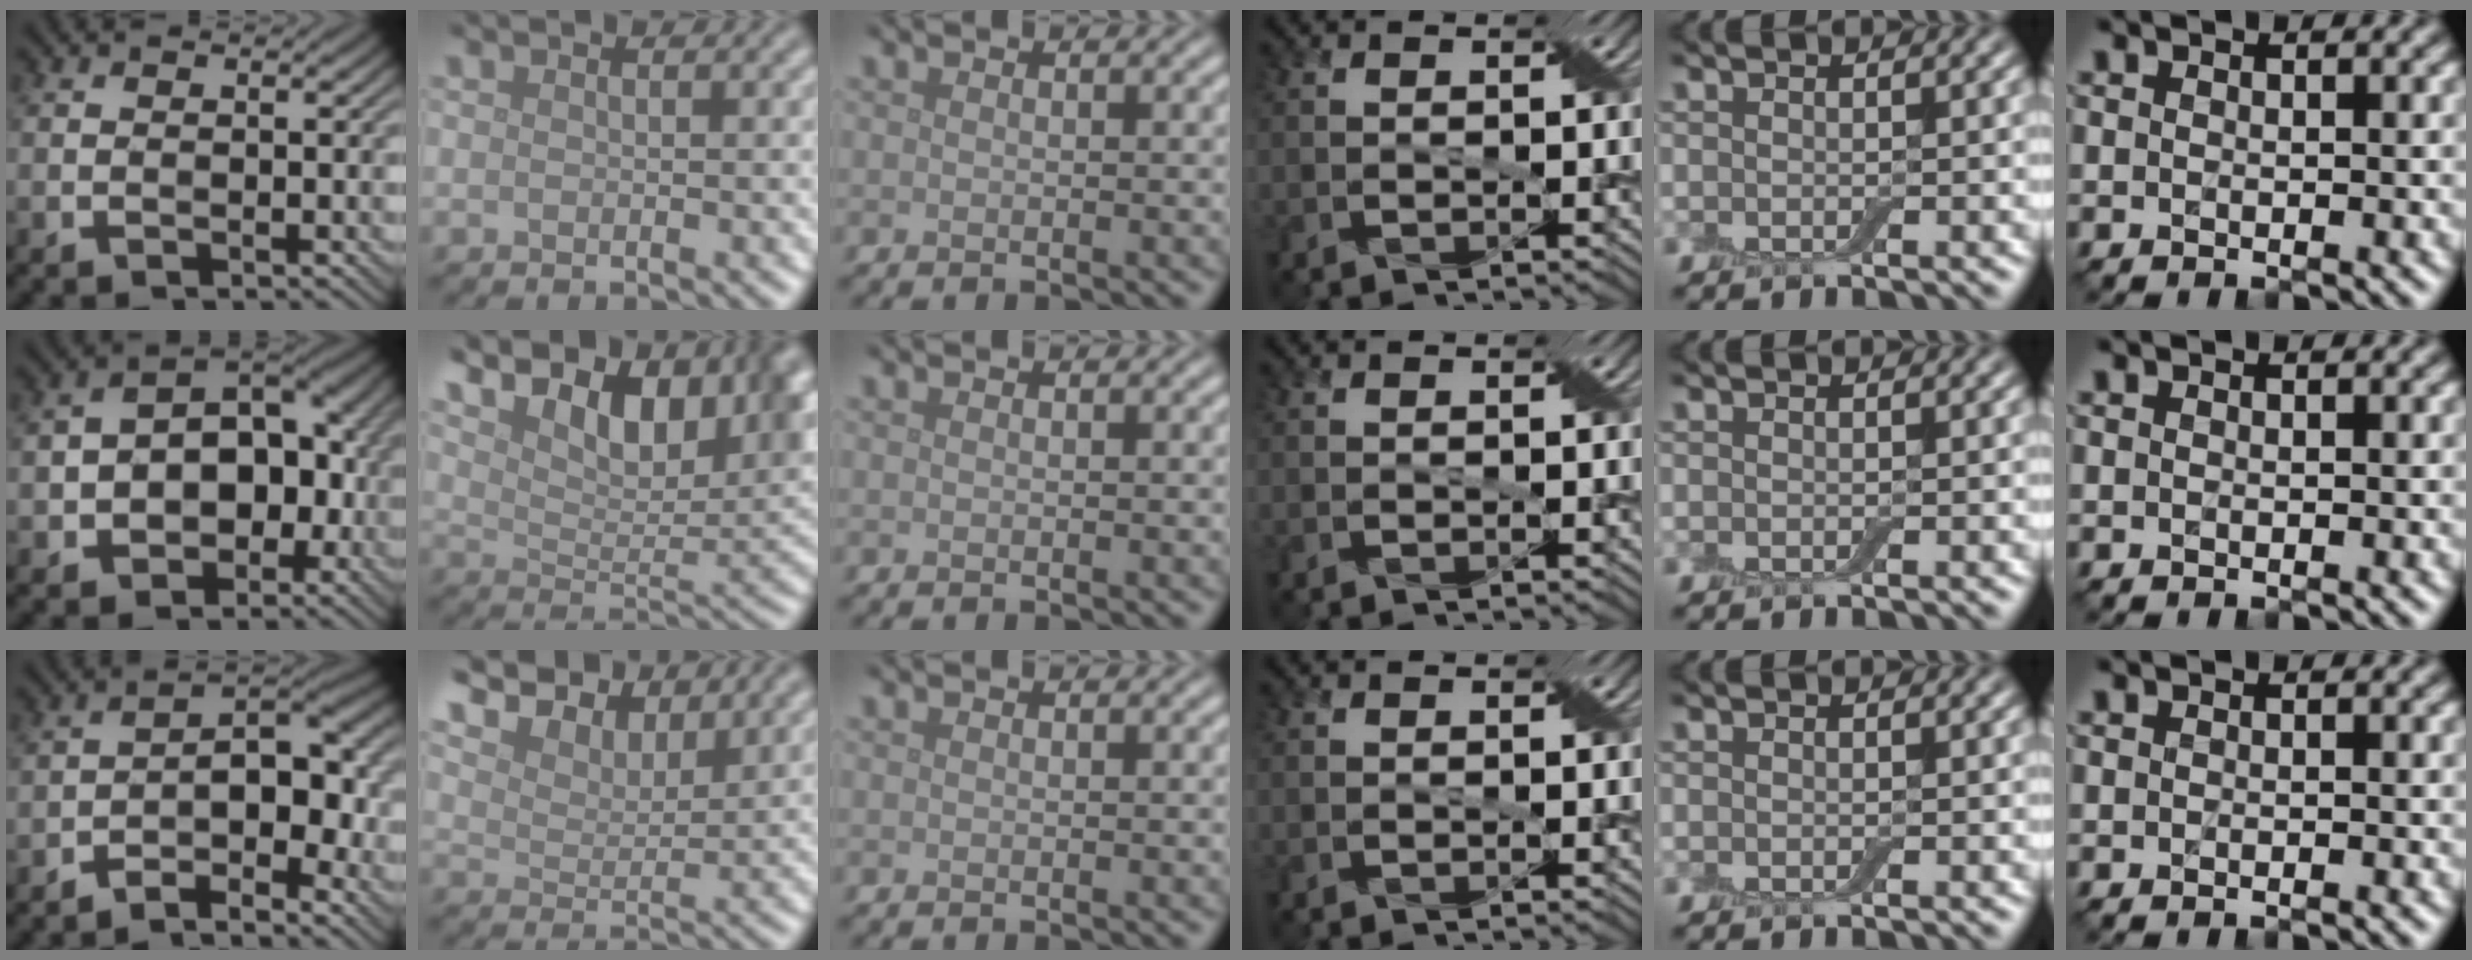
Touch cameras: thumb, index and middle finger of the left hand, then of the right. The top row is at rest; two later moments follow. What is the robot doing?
{"motion": "insert", "object": "backpack"}